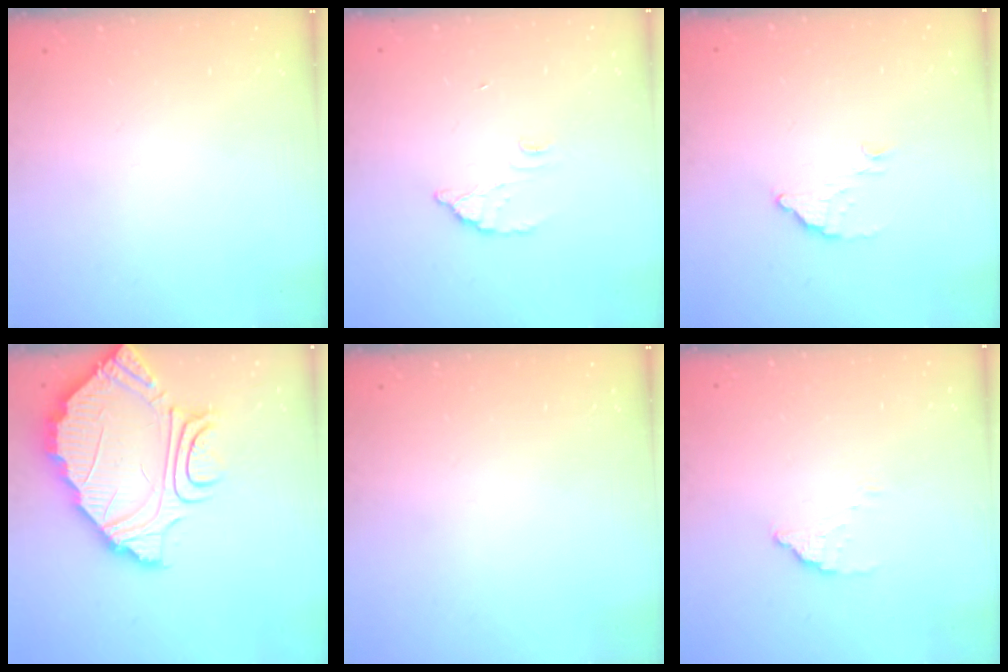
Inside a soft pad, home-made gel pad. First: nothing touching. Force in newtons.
{"total": 2.8, "press": 2.8, "slide": 0.2}
{"total": 2.9, "press": 2.9, "slide": 0.1}
{"total": 11.1, "press": 11.0, "slide": 0.9}
{"total": 0.0}
{"total": 1.8, "press": 1.8, "slide": 0.1}